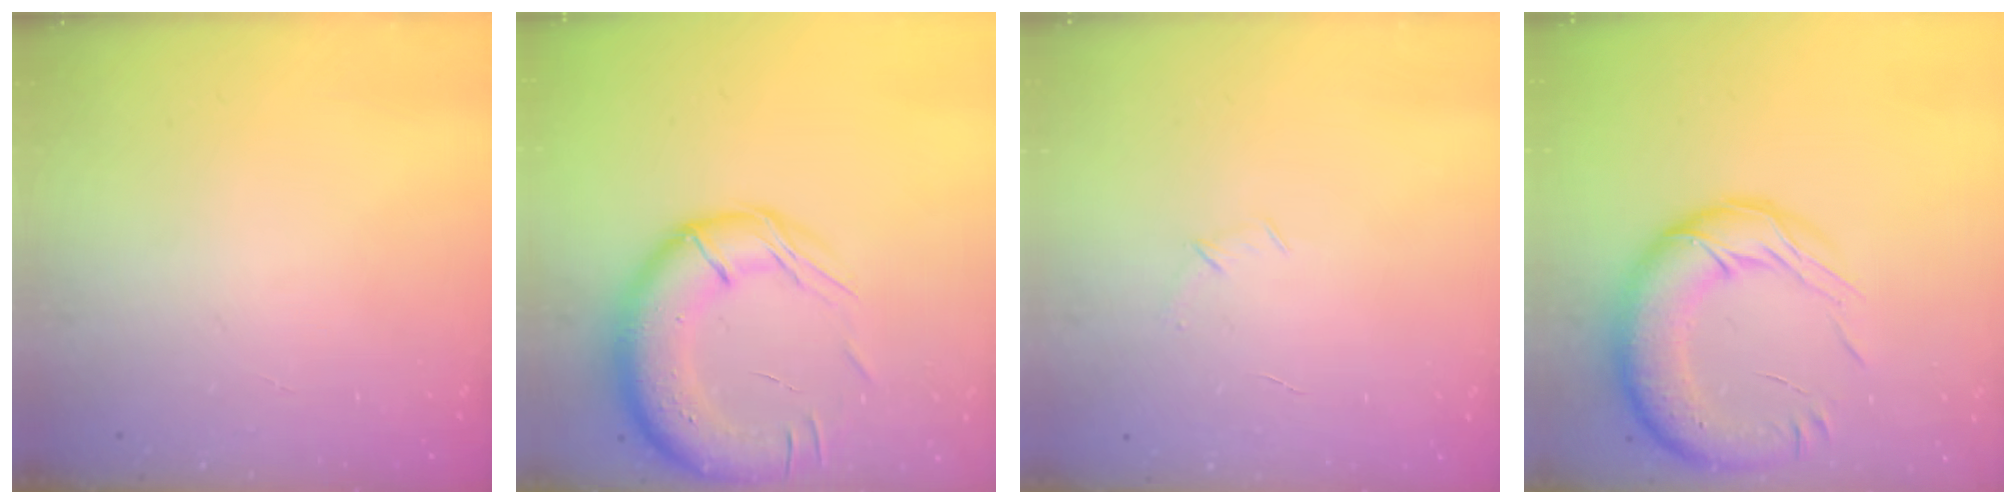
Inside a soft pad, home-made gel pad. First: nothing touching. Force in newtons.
{"total": 19.8, "press": 19.2, "slide": 4.8}
{"total": 4.7, "press": 4.5, "slide": 1.3}
{"total": 20.5, "press": 20.0, "slide": 4.5}